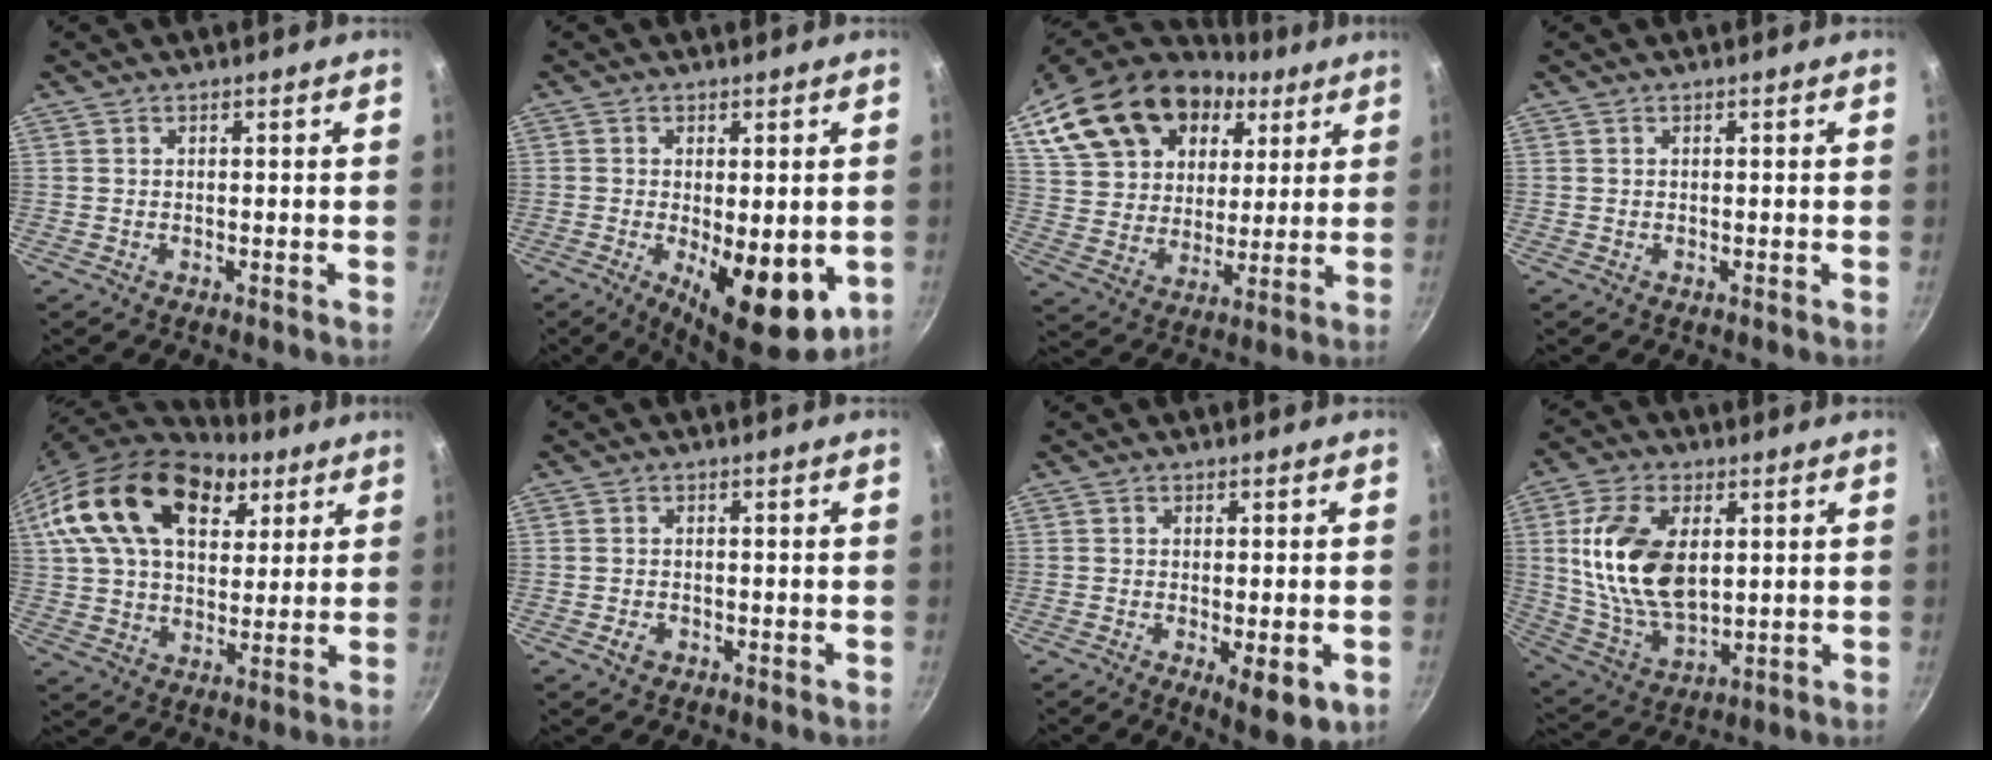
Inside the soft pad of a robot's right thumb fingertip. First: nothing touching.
{"total": 13.3, "force": [-3.0, 5.4, 11.8], "torque": [-0.147, -0.008, -0.027]}
{"total": 24.5, "force": [11.9, 16.5, 13.5], "torque": [-0.242, -0.004, 0.218]}
{"total": 0.0}
{"total": 23.4, "force": [10.9, 14.1, 15.1], "torque": [-0.241, -0.012, 0.185]}
{"total": 2.1, "force": [-0.9, 1.5, 1.1], "torque": [-0.016, 0.008, -0.014]}
{"total": 7.6, "force": [-2.2, 2.6, 6.8], "torque": [-0.090, -0.006, -0.024]}
{"total": 16.8, "force": [3.0, 9.8, 13.2], "torque": [-0.237, -0.015, 0.068]}